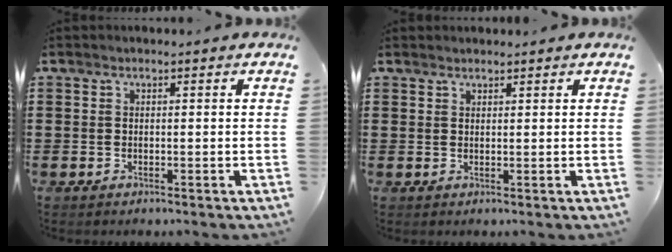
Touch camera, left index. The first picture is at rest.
{"total": 1.0, "force": [1.0, 0.2, 0.1], "torque": [-0.005, 0.000, 0.020]}